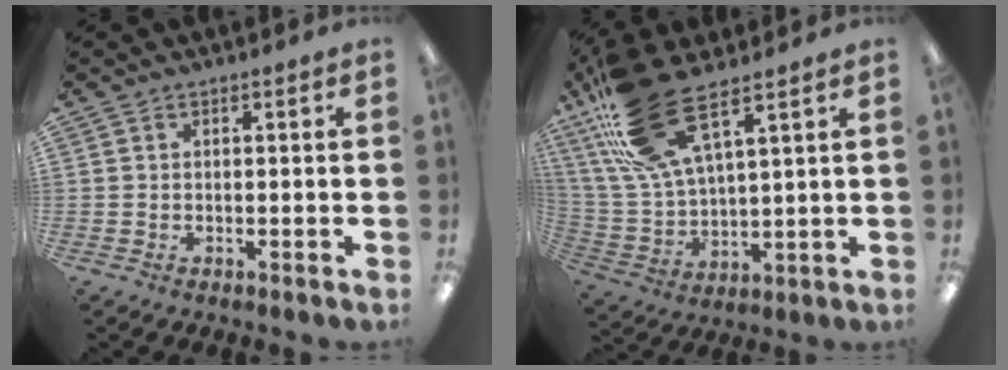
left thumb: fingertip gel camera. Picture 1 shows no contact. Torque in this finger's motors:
{"motor_torque": [0.37, 0.38, 1.35, -1.41, 0.23]}